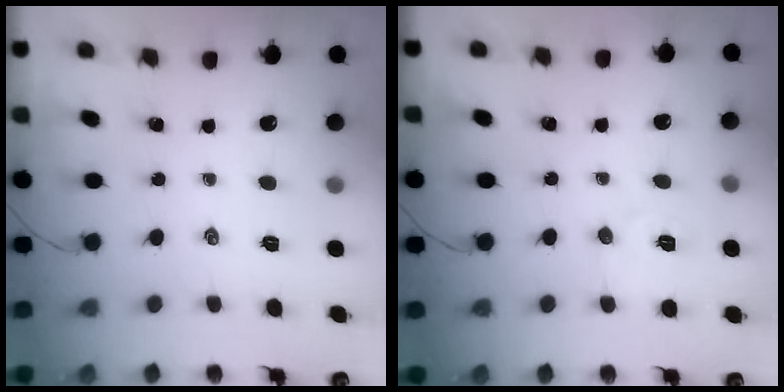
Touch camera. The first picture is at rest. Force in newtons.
{"total": 4.8, "press": 4.7, "slide": 1.0}